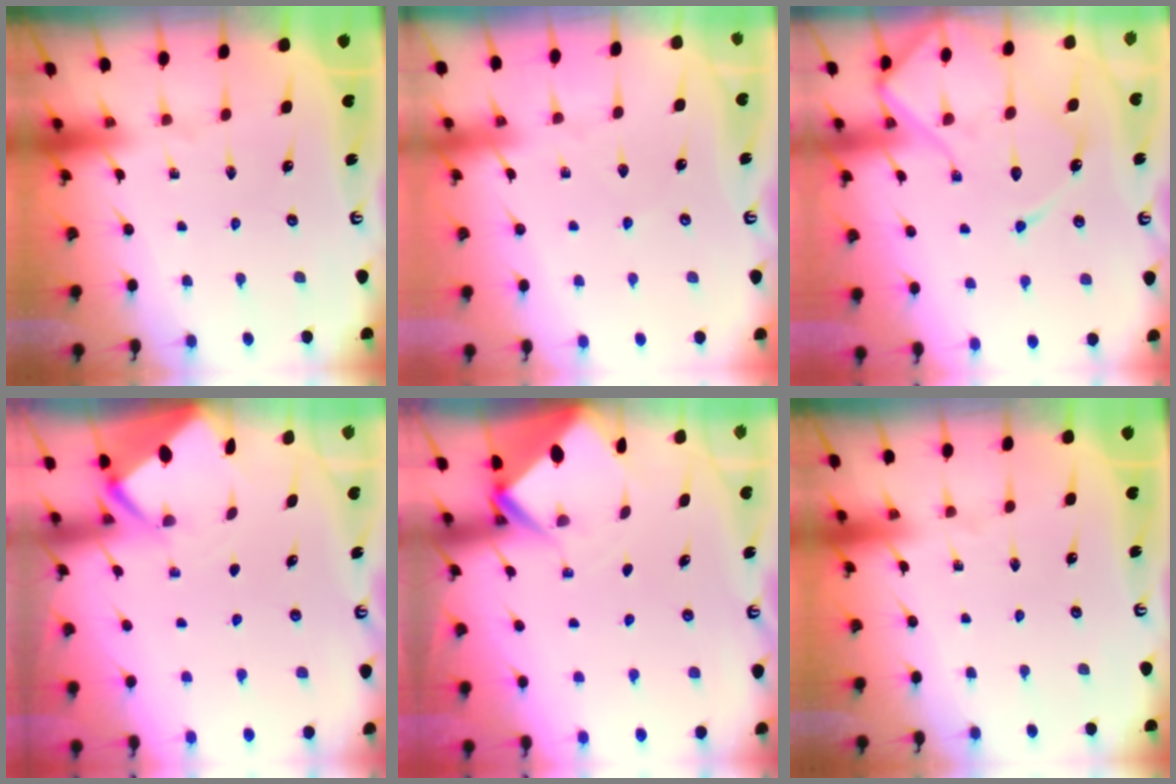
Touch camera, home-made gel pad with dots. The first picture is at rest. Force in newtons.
{"total": 2.5, "press": 2.4, "slide": 0.5}
{"total": 14.0, "press": 14.0, "slide": 1.3}
{"total": 2.6, "press": 2.6, "slide": 0.3}
{"total": 2.7, "press": 2.7, "slide": 0.1}
{"total": 0.0}